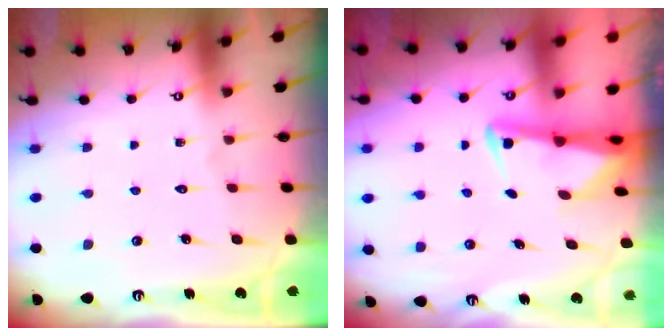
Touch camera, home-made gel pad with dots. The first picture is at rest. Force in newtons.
{"total": 2.7, "press": 2.6, "slide": 0.6}